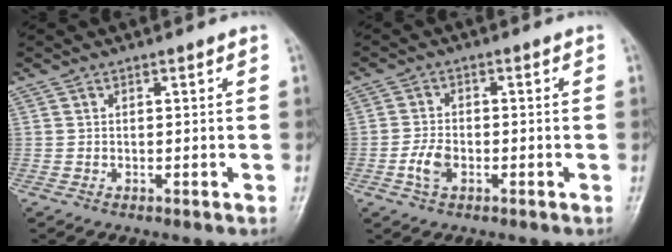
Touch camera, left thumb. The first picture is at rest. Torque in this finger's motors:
{"motor_torque": [-0.22, 0.26, 0.03, -0.04, 0.03]}